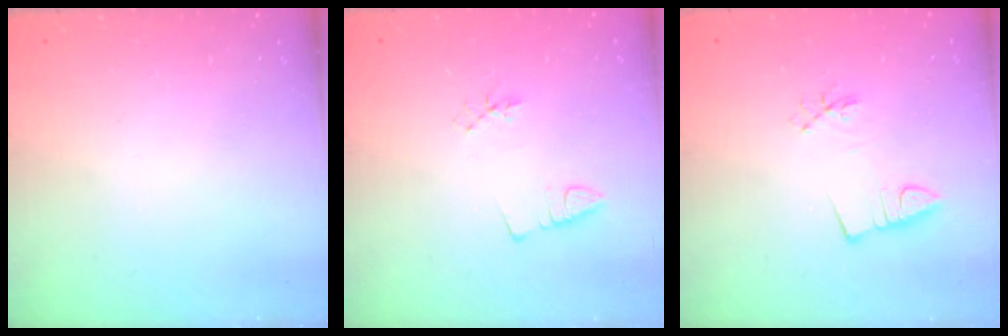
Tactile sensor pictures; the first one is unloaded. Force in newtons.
{"total": 2.3, "press": 1.9, "slide": 1.4}
{"total": 3.0, "press": 2.4, "slide": 1.9}